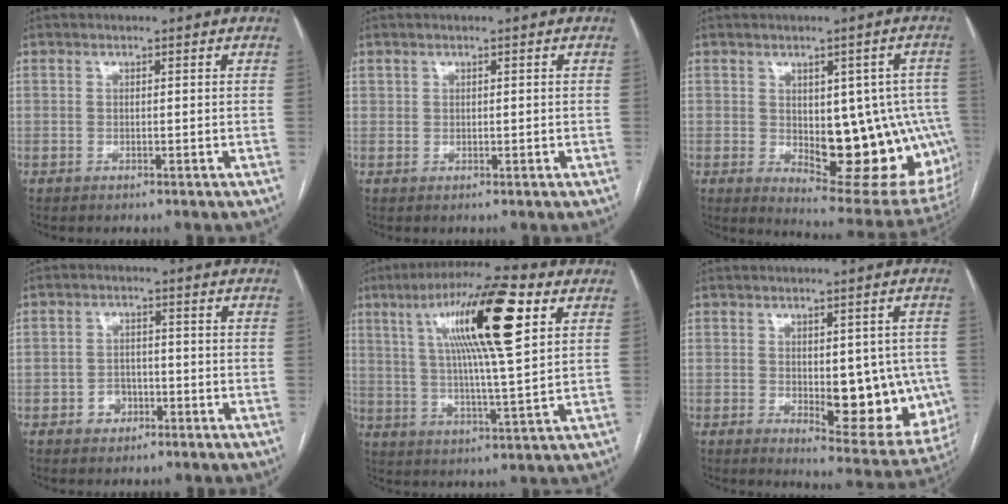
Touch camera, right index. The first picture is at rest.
{"total": 0.9, "force": [0.5, 0.7, 0.3], "torque": [-0.002, 0.003, 0.010]}
{"total": 18.8, "force": [-2.1, 8.1, 16.8], "torque": [-0.147, 0.011, 0.001]}
{"total": 3.5, "force": [-1.5, 2.9, 1.2], "torque": [-0.013, 0.012, -0.023]}
{"total": 17.2, "force": [6.6, 1.4, 15.9], "torque": [-0.273, 0.019, 0.102]}
{"total": 13.4, "force": [-1.3, 5.6, 12.1], "torque": [-0.138, -0.005, 0.001]}